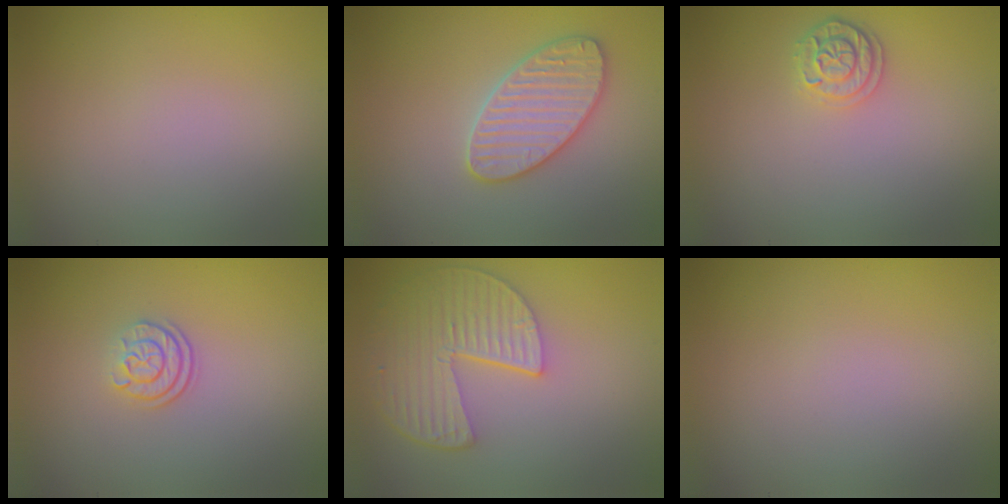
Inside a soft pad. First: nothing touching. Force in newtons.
{"total": 4.0, "press": 3.9, "slide": 0.9}
{"total": 1.9, "press": 1.9, "slide": 0.3}
{"total": 2.4, "press": 1.8, "slide": 1.6}
{"total": 5.2, "press": 4.2, "slide": 3.2}
{"total": 0.0}